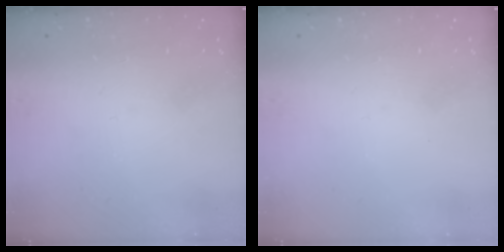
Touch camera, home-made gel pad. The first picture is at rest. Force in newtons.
{"total": 0.0}